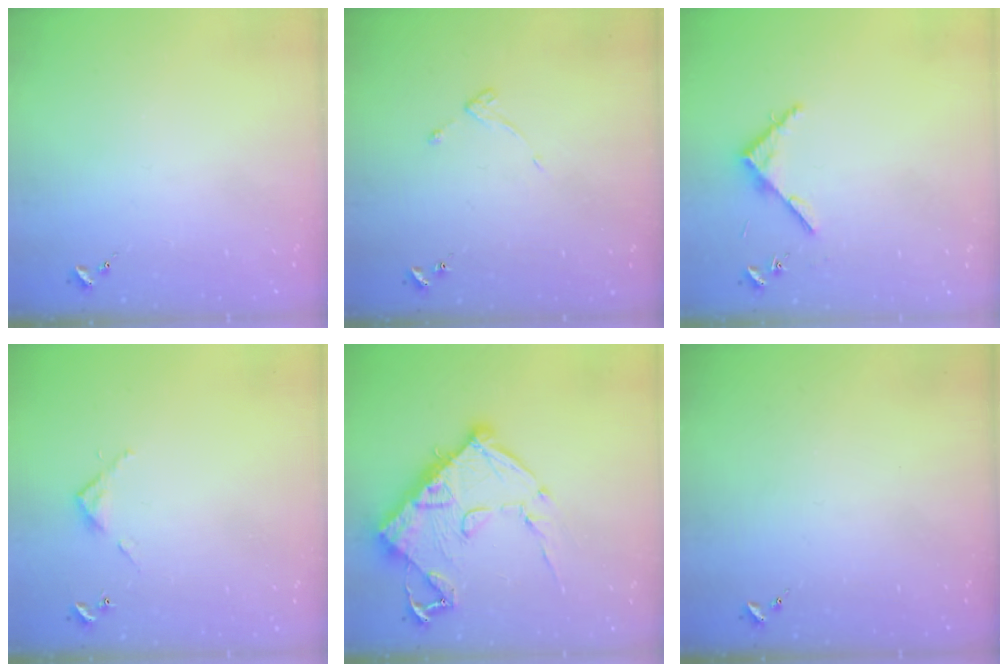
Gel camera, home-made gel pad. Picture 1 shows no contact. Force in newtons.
{"total": 3.6, "press": 3.6, "slide": 0.6}
{"total": 4.2, "press": 4.2, "slide": 0.4}
{"total": 3.2, "press": 3.2, "slide": 0.2}
{"total": 16.4, "press": 16.4, "slide": 1.4}
{"total": 0.0}